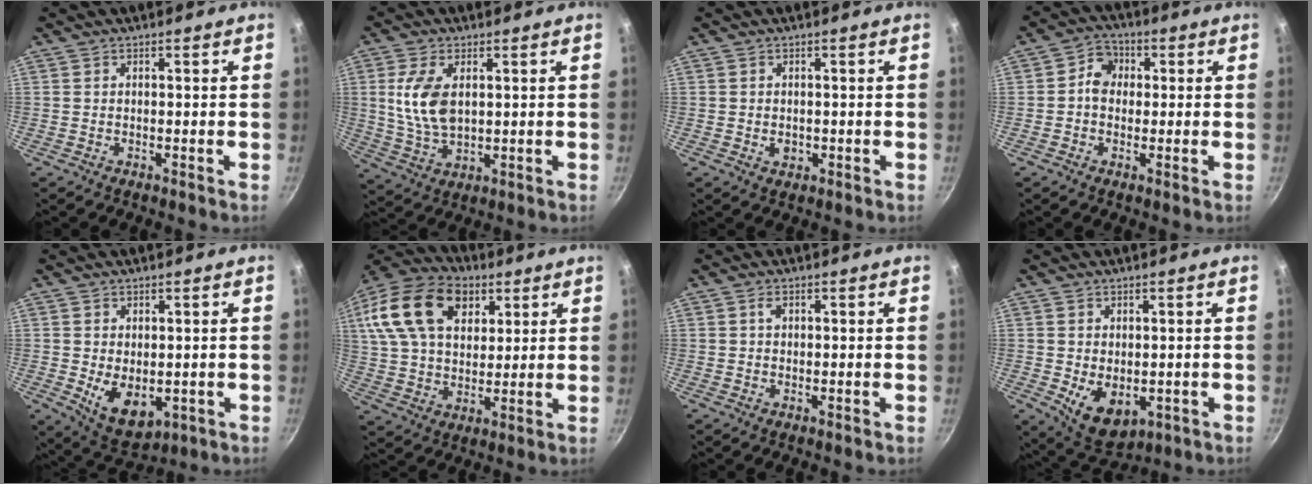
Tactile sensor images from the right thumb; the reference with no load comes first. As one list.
[{"total": 9.9, "force": [1.9, 5.6, 7.9], "torque": [-0.155, -0.014, 0.042]}, {"total": 2.1, "force": [-0.3, 1.7, 1.2], "torque": [-0.017, -0.003, -0.004]}, {"total": 5.8, "force": [0.4, 5.0, 2.9], "torque": [-0.017, 0.009, -0.008]}, {"total": 8.3, "force": [-0.7, 5.5, 6.2], "torque": [-0.083, -0.018, 0.010]}, {"total": 22.3, "force": [8.8, 14.7, 14.3], "torque": [-0.252, 0.008, 0.149]}, {"total": 1.5, "force": [0.4, 1.1, 0.9], "torque": [-0.011, 0.000, 0.005]}, {"total": 7.9, "force": [-0.9, 5.5, 5.6], "torque": [-0.074, -0.016, 0.005]}]